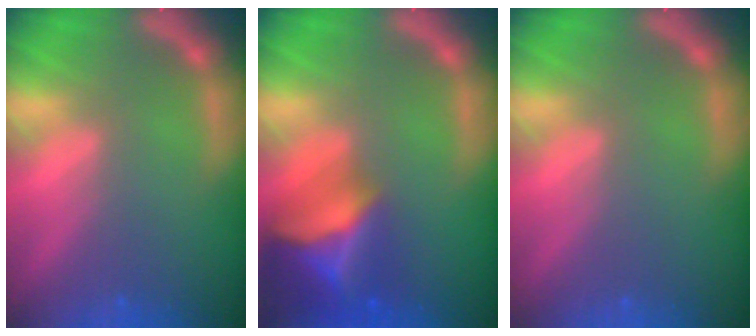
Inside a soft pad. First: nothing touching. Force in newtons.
{"total": 9.4}
{"total": 0.0}